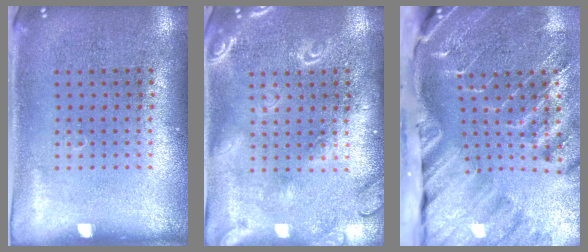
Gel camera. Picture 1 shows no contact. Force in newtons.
{"total": 1.9, "press": 1.9, "slide": 0.2}
{"total": 4.0, "press": 3.2, "slide": 2.4}